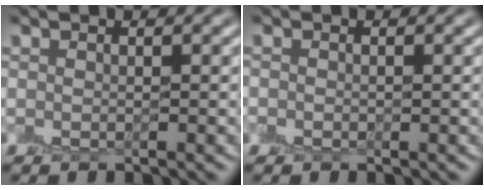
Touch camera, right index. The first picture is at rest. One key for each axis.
{"total": 0.5, "fx": -0.2, "fy": 0.4, "fz": 0.2, "tx": -0.005, "ty": 0.000, "tz": -0.005}